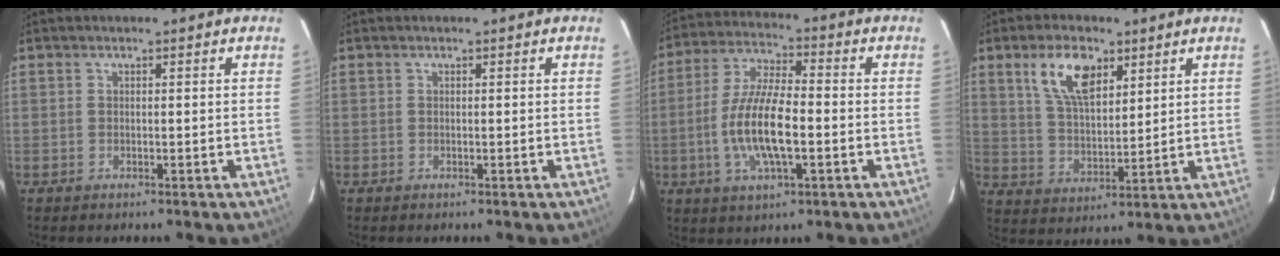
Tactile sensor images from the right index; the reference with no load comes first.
{"total": 0.0}
{"total": 12.6, "force": [-2.8, 3.9, 11.6], "torque": [-0.238, -0.003, -0.054]}
{"total": 10.3, "force": [5.4, 5.0, 7.2], "torque": [-0.133, 0.013, 0.108]}